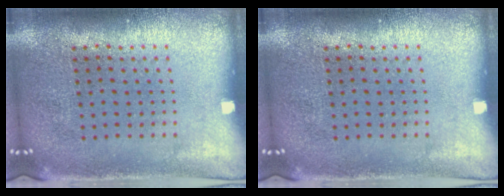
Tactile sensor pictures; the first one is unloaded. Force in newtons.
{"total": 0.0}